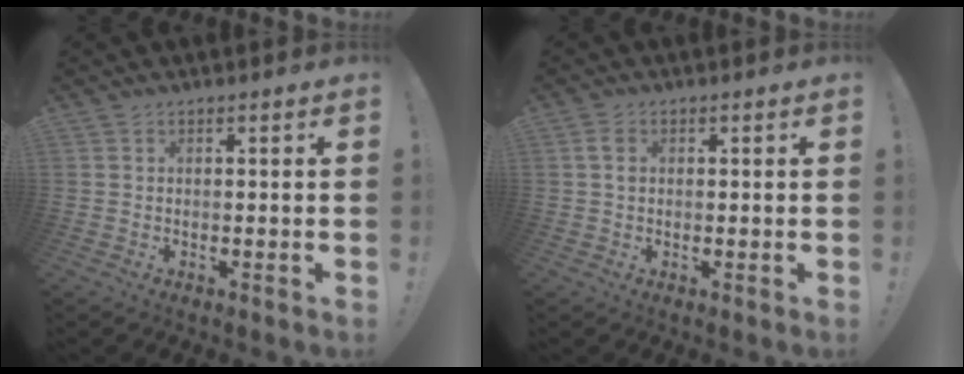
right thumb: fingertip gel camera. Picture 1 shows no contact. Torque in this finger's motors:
{"motor_torque": [0.03, 0.15, -0.01, 0.15, -0.06]}